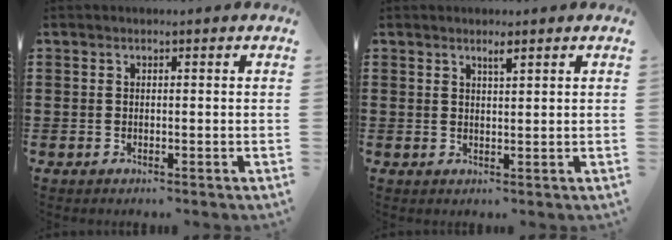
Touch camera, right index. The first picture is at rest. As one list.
[{"total": 1.6, "force": [1.2, 0.2, 1.1], "torque": [-0.014, -0.002, 0.019]}]